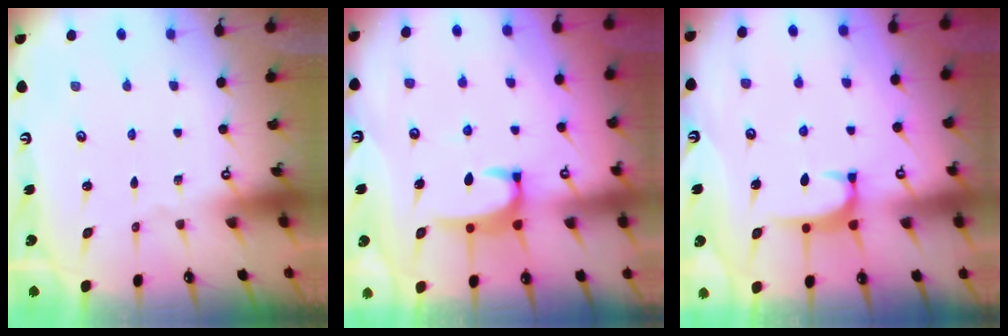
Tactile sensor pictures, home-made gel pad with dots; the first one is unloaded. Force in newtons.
{"total": 4.0, "press": 3.9, "slide": 0.5}
{"total": 1.7, "press": 1.6, "slide": 0.4}